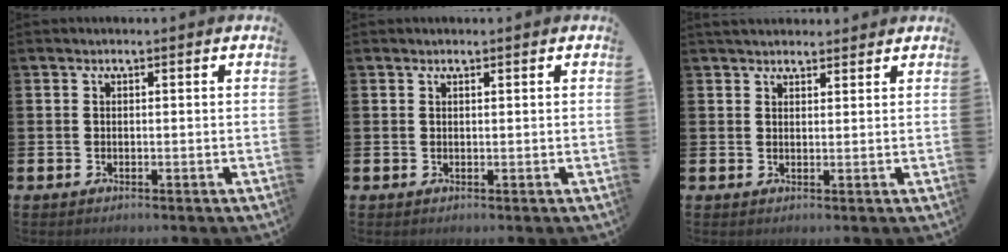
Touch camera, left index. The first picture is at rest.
{"total": 0.5, "force": [0.5, 0.1, 0.2], "torque": [0.007, -0.004, 0.007]}
{"total": 2.8, "force": [2.6, 0.8, 0.4], "torque": [0.000, -0.010, 0.046]}